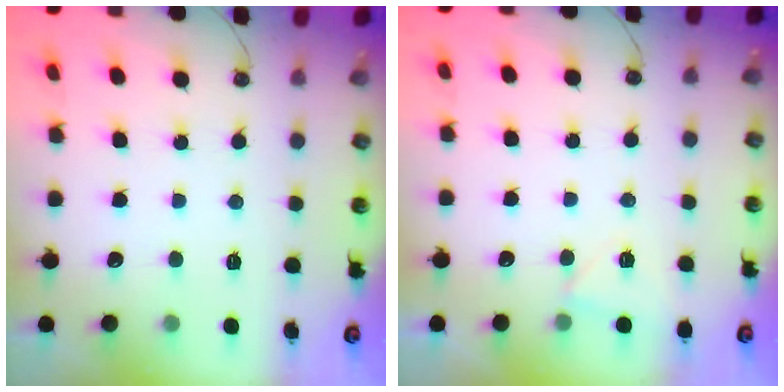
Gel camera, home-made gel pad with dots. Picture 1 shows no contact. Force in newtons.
{"total": 4.0, "press": 3.3, "slide": 2.3}